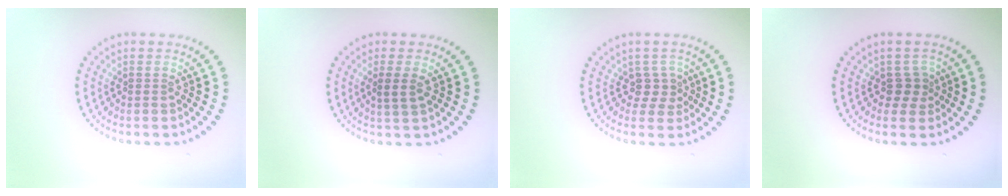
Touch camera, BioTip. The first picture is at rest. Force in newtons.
{"total": 1.6, "press": 1.4, "slide": 0.9}
{"total": 1.9, "press": 1.4, "slide": 1.2}
{"total": 1.7, "press": 1.3, "slide": 1.1}